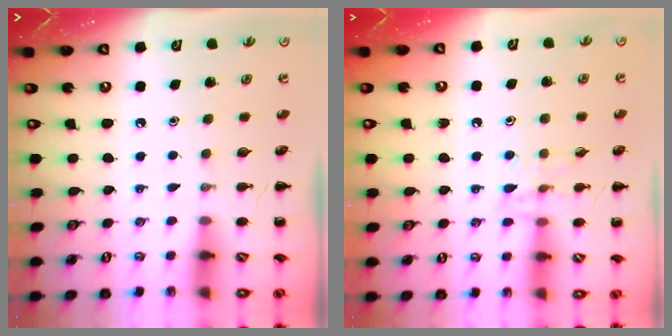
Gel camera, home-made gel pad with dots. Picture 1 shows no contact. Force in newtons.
{"total": 8.9, "press": 8.7, "slide": 1.5}